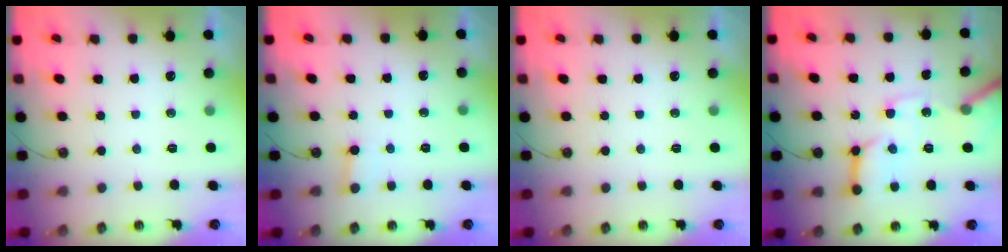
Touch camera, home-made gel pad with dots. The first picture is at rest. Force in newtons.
{"total": 2.2, "press": 2.2, "slide": 0.2}
{"total": 0.0}
{"total": 14.6, "press": 14.5, "slide": 1.9}